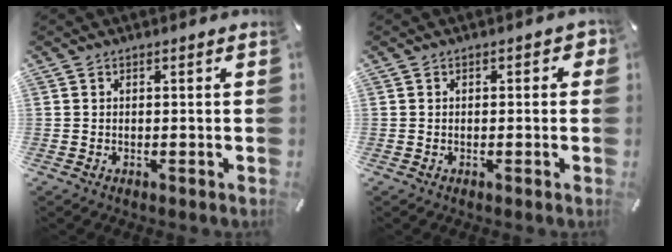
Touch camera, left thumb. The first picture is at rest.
{"total": 1.5, "force": [-0.2, 1.0, 1.2], "torque": [-0.013, 0.002, -0.007]}